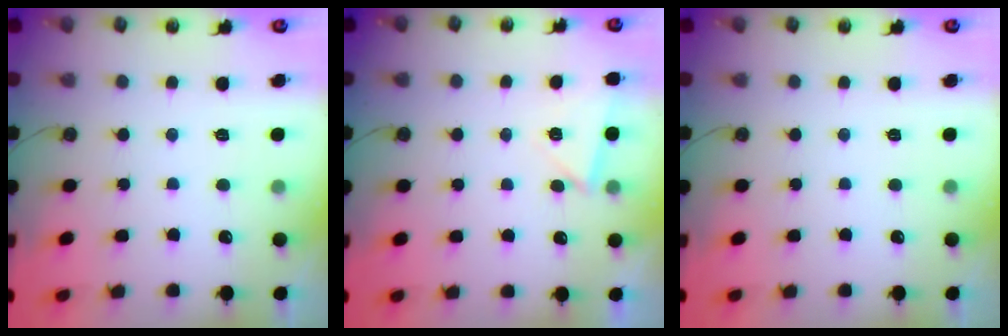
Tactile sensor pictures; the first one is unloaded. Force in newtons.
{"total": 4.5, "press": 3.7, "slide": 2.6}
{"total": 0.0}